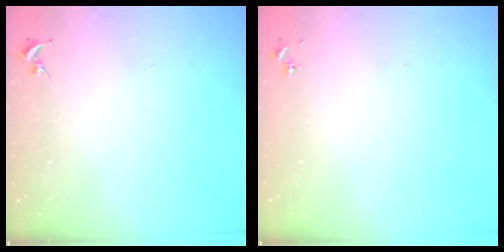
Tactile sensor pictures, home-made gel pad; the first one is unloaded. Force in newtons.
{"total": 0.0}